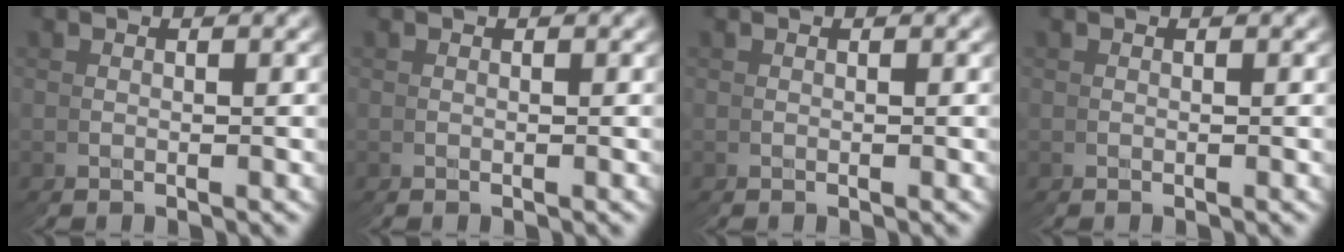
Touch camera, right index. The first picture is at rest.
{"total": 0.0}
{"total": 0.0}
{"total": 0.0}